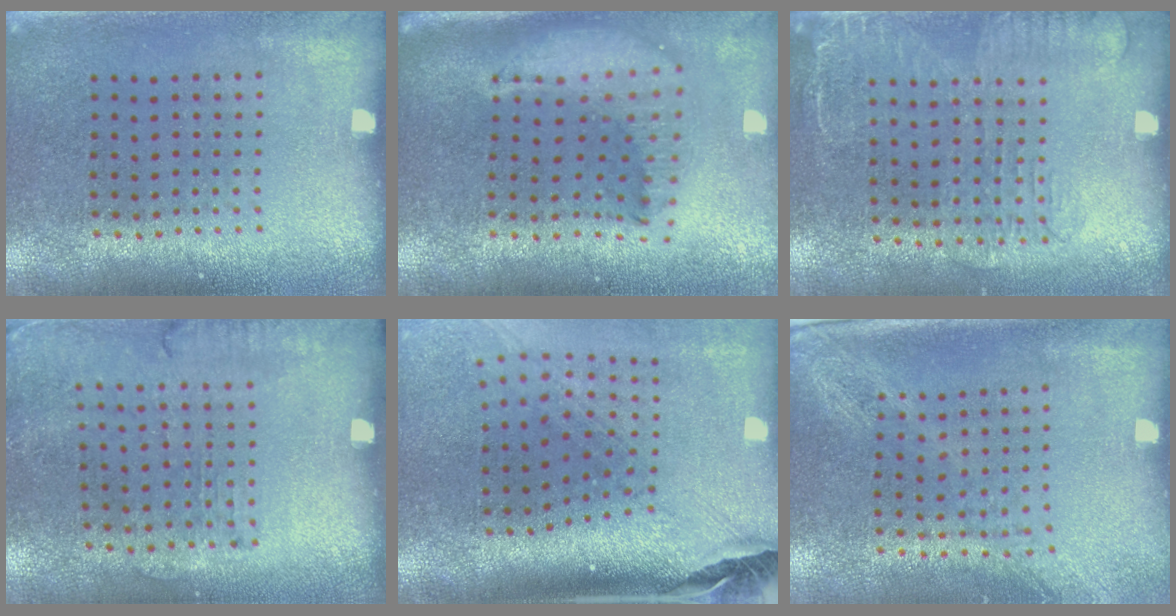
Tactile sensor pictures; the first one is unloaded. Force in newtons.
{"total": 2.2, "press": 1.7, "slide": 1.4}
{"total": 1.6, "press": 1.2, "slide": 1.1}
{"total": 1.6, "press": 1.3, "slide": 1.0}
{"total": 2.5, "press": 1.7, "slide": 1.8}
{"total": 2.0, "press": 1.6, "slide": 1.2}